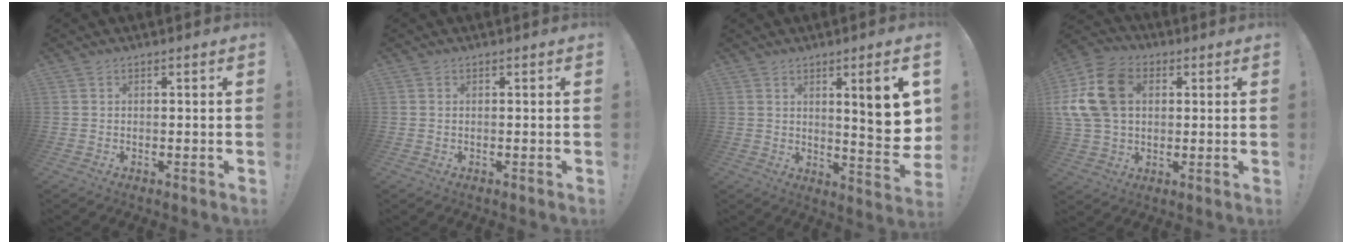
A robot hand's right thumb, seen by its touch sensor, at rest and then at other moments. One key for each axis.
{"total": 0.0}
{"total": 12.1, "fx": 3.5, "fy": 2.0, "fz": 11.4, "tx": -0.132, "ty": -0.033, "tz": 0.048}
{"total": 18.2, "fx": 4.1, "fy": 13.3, "fz": 11.6, "tx": -0.236, "ty": 0.000, "tz": 0.081}